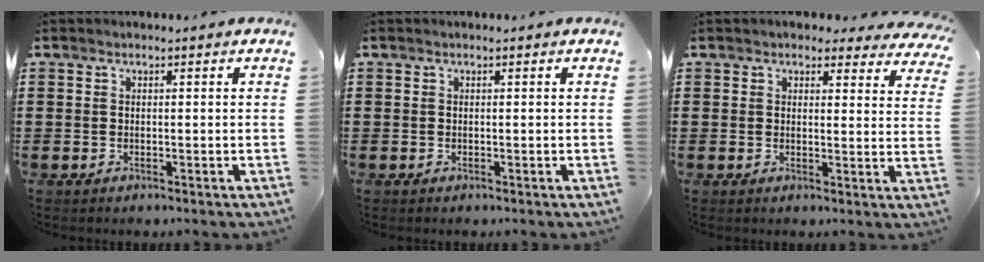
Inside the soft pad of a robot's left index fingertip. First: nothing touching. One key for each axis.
{"total": 0.0}
{"total": 3.1, "fx": 2.8, "fy": 1.2, "fz": 0.8, "tx": -0.012, "ty": -0.010, "tz": 0.047}